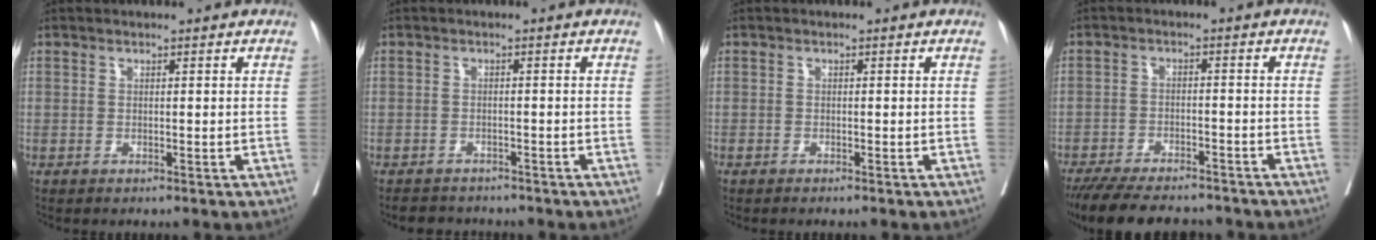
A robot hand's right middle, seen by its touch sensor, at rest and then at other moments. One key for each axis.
{"total": 3.9, "fx": -3.6, "fy": 1.5, "fz": 0.2, "tx": -0.001, "ty": -0.004, "tz": -0.053}
{"total": 1.1, "fx": -1.0, "fy": 0.1, "fz": 0.5, "tx": -0.009, "ty": -0.002, "tz": -0.015}
{"total": 13.7, "fx": -12.0, "fy": 3.5, "fz": 5.6, "tx": -0.107, "ty": -0.009, "tz": -0.173}